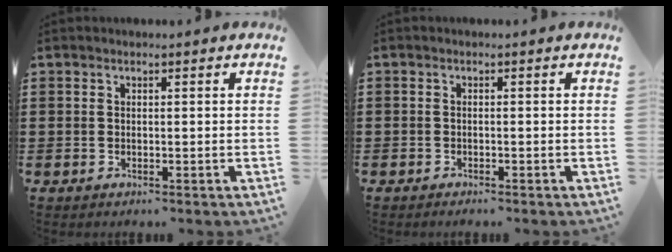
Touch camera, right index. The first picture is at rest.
{"total": 0.7, "force": [-0.7, 0.2, 0.0], "torque": [-0.001, 0.000, -0.014]}